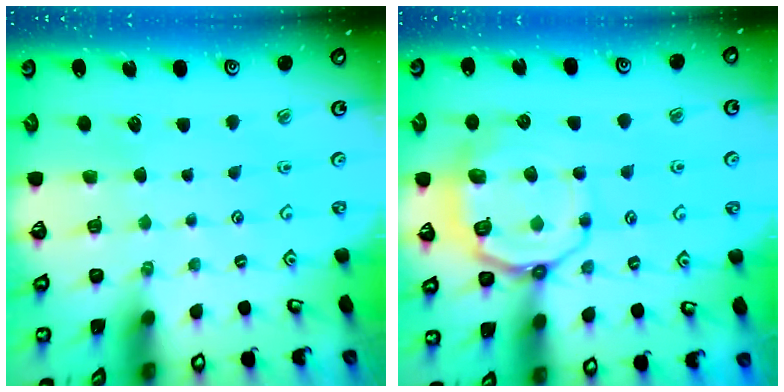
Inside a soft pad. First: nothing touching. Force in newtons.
{"total": 12.6, "press": 12.5, "slide": 1.4}